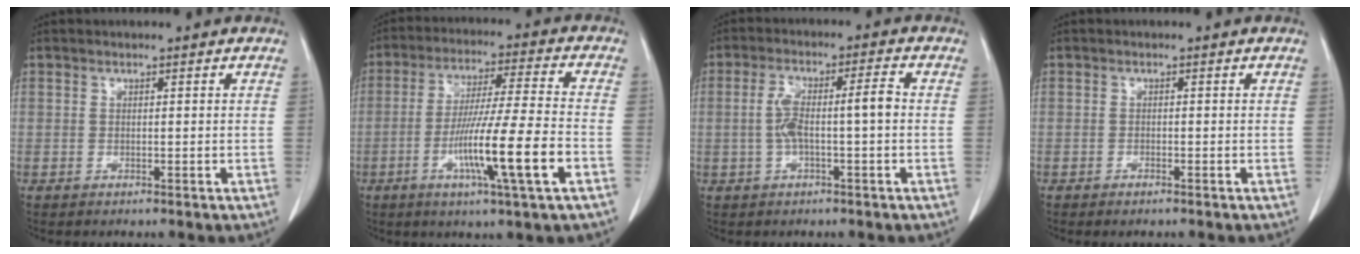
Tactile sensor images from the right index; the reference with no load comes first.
{"total": 13.9, "force": [-4.9, -0.7, 13.0], "torque": [-0.237, -0.013, -0.088]}
{"total": 6.6, "force": [-0.6, 1.1, 6.5], "torque": [-0.132, 0.026, -0.008]}
{"total": 0.7, "force": [-0.6, 0.1, 0.4], "torque": [-0.017, -0.004, -0.006]}